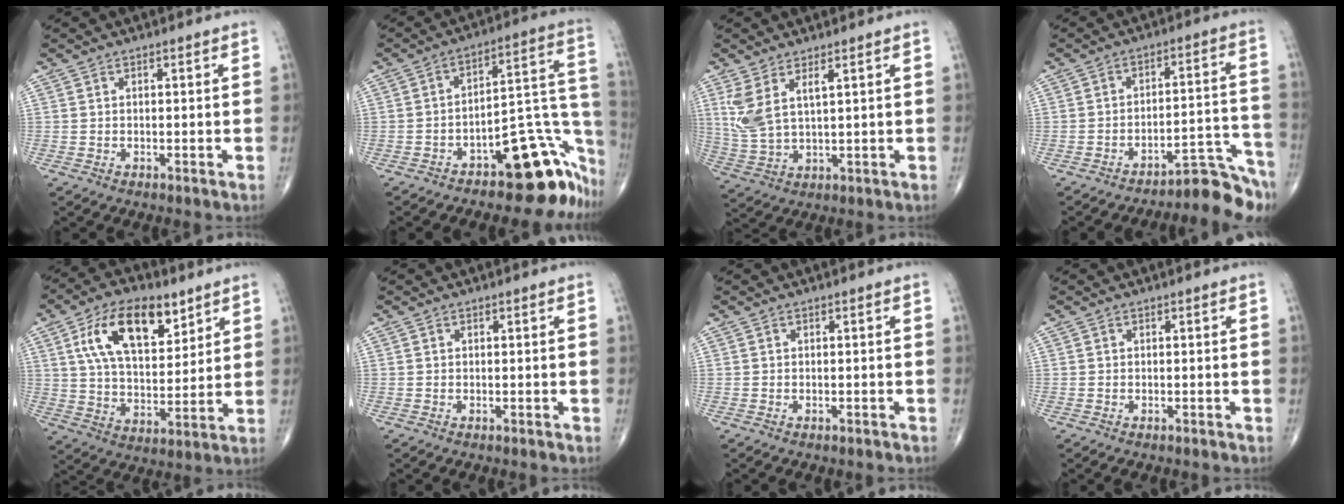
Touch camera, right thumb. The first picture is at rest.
{"total": 18.8, "force": [-11.3, 7.9, 12.8], "torque": [-0.061, 0.137, -0.152]}
{"total": 7.3, "force": [3.1, 2.8, 6.0], "torque": [-0.137, -0.015, 0.075]}
{"total": 9.4, "force": [-9.1, 0.5, 2.5], "torque": [0.005, 0.111, -0.134]}
{"total": 16.4, "force": [7.7, 8.4, 11.8], "torque": [-0.174, -0.025, 0.139]}
{"total": 0.0}
{"total": 0.6, "force": [-0.5, 0.2, 0.2], "torque": [-0.007, 0.001, -0.009]}
{"total": 1.0, "force": [-0.9, 0.3, 0.3], "torque": [-0.008, 0.004, -0.012]}